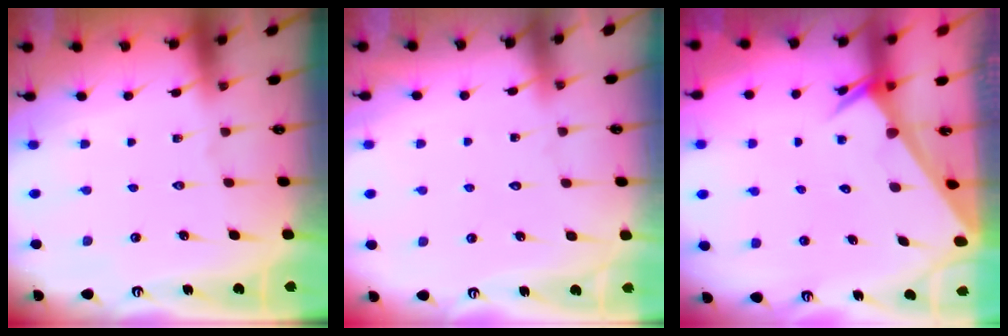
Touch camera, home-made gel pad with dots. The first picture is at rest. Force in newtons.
{"total": 4.3, "press": 4.3, "slide": 0.3}
{"total": 2.1, "press": 2.1, "slide": 0.1}